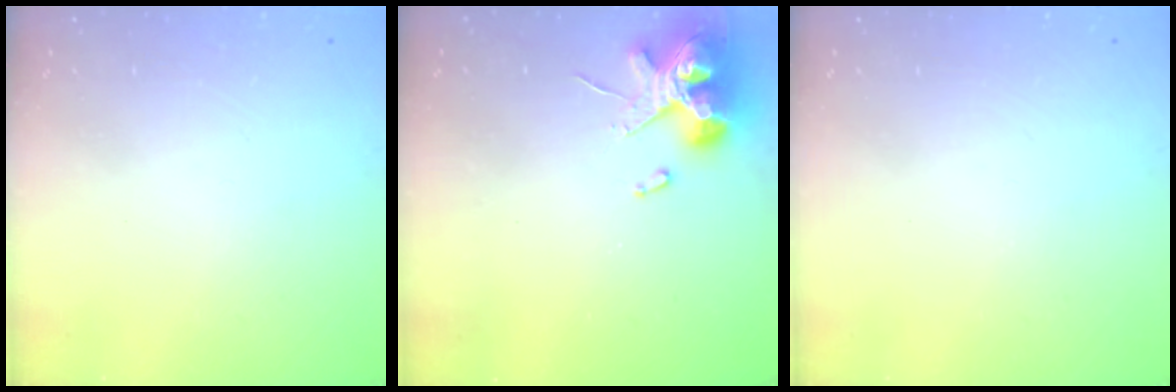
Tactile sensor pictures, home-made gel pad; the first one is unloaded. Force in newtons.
{"total": 12.7, "press": 12.5, "slide": 2.0}
{"total": 0.0}